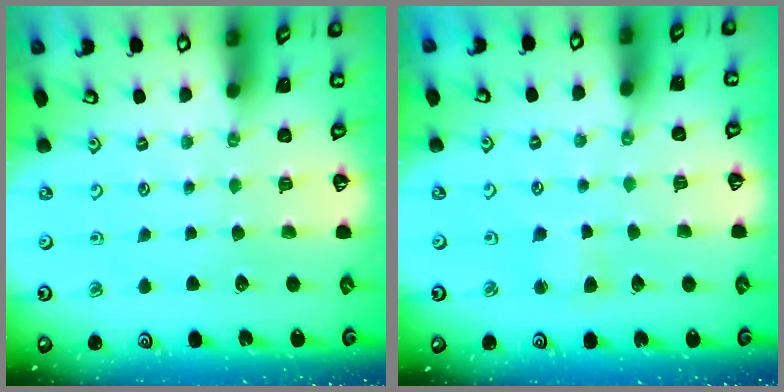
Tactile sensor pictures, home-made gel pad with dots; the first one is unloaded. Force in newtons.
{"total": 2.6, "press": 2.6, "slide": 0.4}